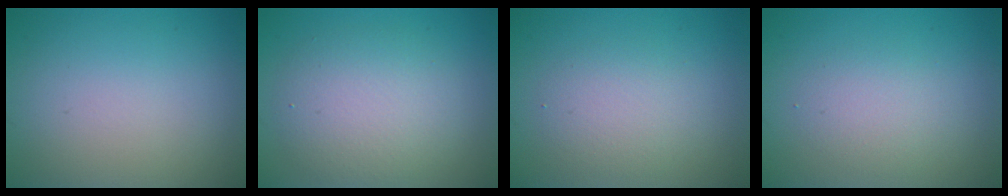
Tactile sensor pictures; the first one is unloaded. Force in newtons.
{"total": 4.8, "press": 4.8, "slide": 0.3}
{"total": 2.6, "press": 2.6, "slide": 0.2}
{"total": 2.2, "press": 2.2, "slide": 0.2}